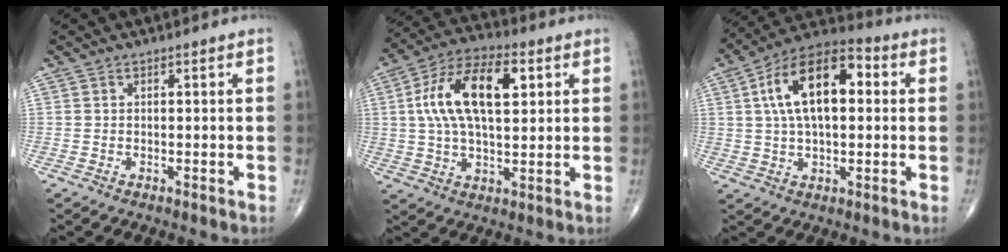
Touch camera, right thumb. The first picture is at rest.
{"total": 16.6, "force": [4.0, 8.0, 14.0], "torque": [-0.253, 0.015, 0.067]}
{"total": 16.5, "force": [3.2, 8.3, 13.9], "torque": [-0.234, 0.027, 0.047]}